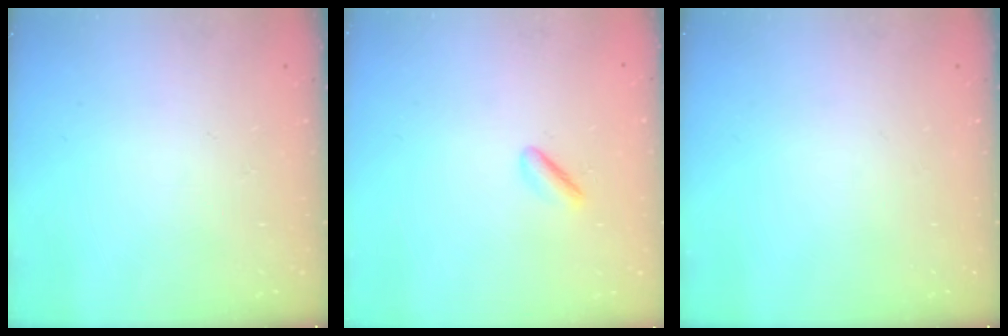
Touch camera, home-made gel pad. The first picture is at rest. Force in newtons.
{"total": 2.2, "press": 1.9, "slide": 1.2}
{"total": 0.0}